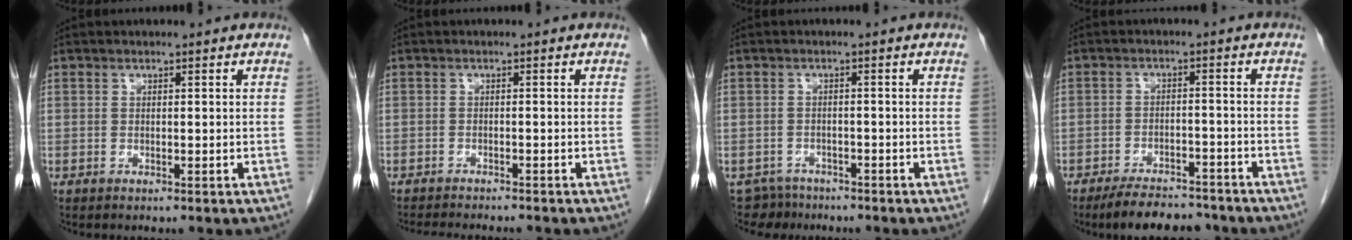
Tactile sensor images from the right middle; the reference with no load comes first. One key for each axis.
{"total": 7.5, "fx": -6.9, "fy": 1.1, "fz": 2.8, "tx": -0.037, "ty": -0.010, "tz": -0.096}
{"total": 3.7, "fx": -3.2, "fy": 1.7, "fz": -0.9, "tx": 0.013, "ty": -0.001, "tz": -0.054}
{"total": 8.9, "fx": -7.9, "fy": 2.7, "fz": 3.0, "tx": -0.041, "ty": 0.000, "tz": -0.118}